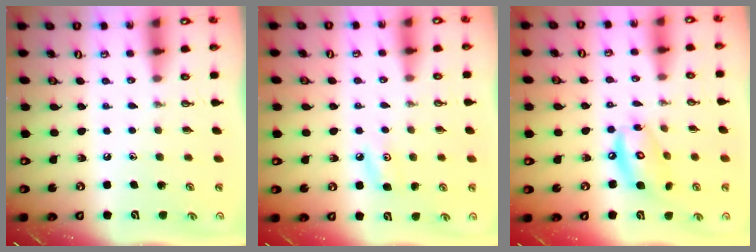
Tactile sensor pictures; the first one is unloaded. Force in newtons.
{"total": 4.9, "press": 4.8, "slide": 0.7}
{"total": 11.7, "press": 11.6, "slide": 0.9}